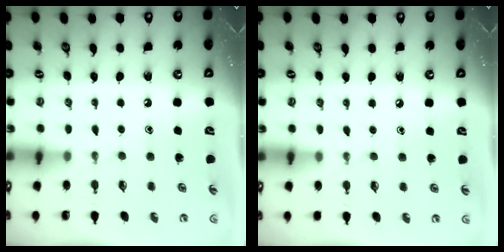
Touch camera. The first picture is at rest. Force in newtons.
{"total": 3.6, "press": 3.5, "slide": 0.6}